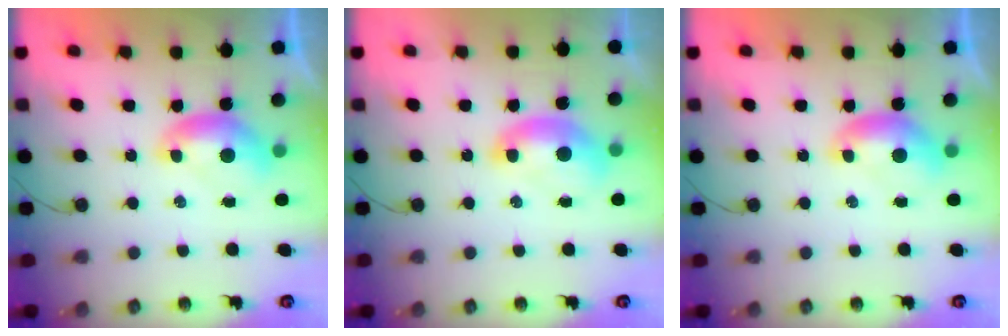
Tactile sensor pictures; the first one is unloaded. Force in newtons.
{"total": 2.4, "press": 2.3, "slide": 0.6}
{"total": 0.0}